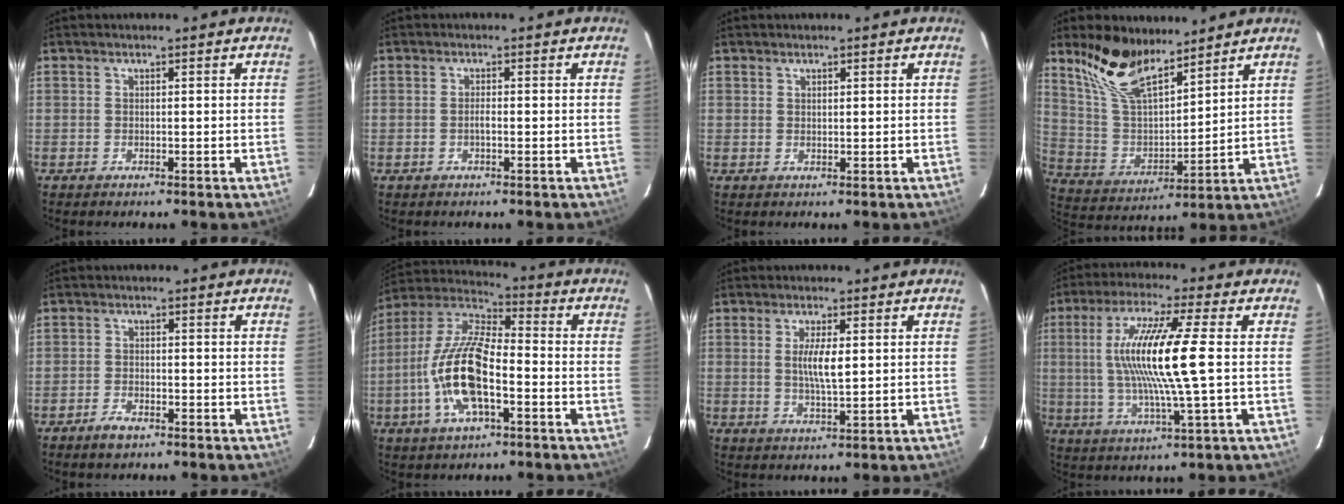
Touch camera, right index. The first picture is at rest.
{"total": 0.9, "force": [-0.4, 0.2, 0.8], "torque": [-0.015, 0.001, -0.008]}
{"total": 0.6, "force": [0.6, 0.2, 0.2], "torque": [-0.005, 0.002, 0.011]}
{"total": 14.5, "force": [10.8, 5.5, 8.0], "torque": [-0.167, 0.014, 0.220]}
{"total": 2.8, "force": [-2.1, 1.1, 1.5], "torque": [-0.037, 0.000, -0.041]}
{"total": 16.0, "force": [-4.9, 5.7, 14.1], "torque": [-0.290, -0.002, -0.102]}
{"total": 4.7, "force": [0.8, 1.1, 4.5], "torque": [-0.085, -0.004, 0.015]}
{"total": 14.7, "force": [0.8, 0.2, 14.6], "torque": [-0.277, -0.002, 0.016]}